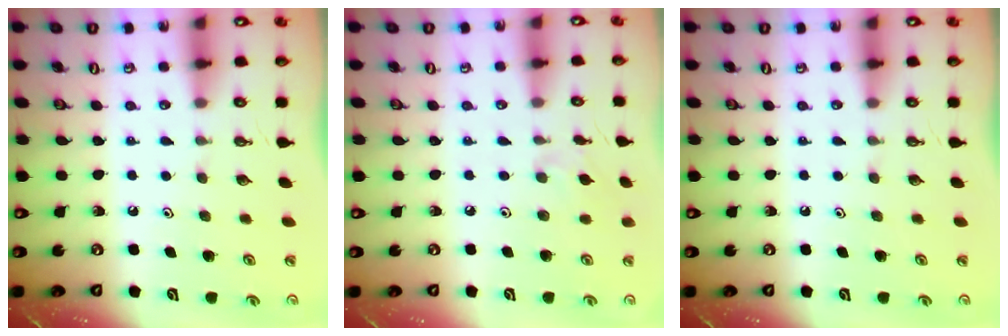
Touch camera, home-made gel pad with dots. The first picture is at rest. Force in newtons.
{"total": 2.9, "press": 2.8, "slide": 0.6}
{"total": 0.0}